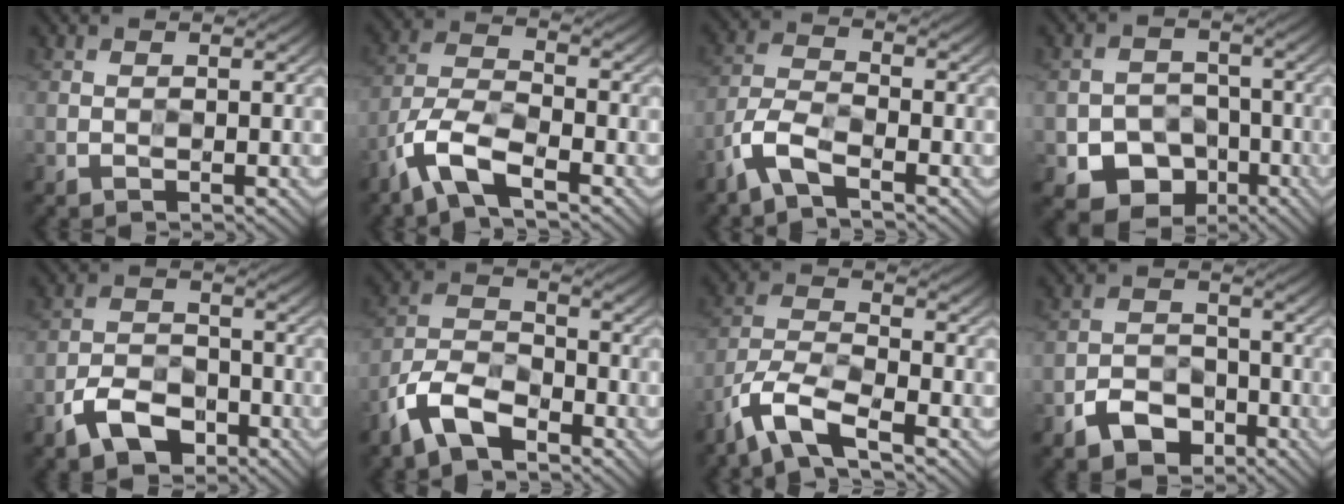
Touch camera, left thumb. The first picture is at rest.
{"total": 7.5, "force": [-4.9, 2.4, 5.2], "torque": [-0.113, 0.000, -0.113]}
{"total": 5.3, "force": [-3.5, 1.6, 3.5], "torque": [-0.084, -0.004, -0.089]}
{"total": 7.9, "force": [-3.7, 6.0, 3.6], "torque": [-0.063, -0.019, -0.066]}
{"total": 6.4, "force": [-3.9, 3.5, 3.6], "torque": [-0.070, -0.002, -0.086]}
{"total": 8.2, "force": [-5.4, 3.6, 5.0], "torque": [-0.101, -0.001, -0.126]}
{"total": 7.8, "force": [-5.5, 2.0, 5.1], "torque": [-0.111, -0.003, -0.124]}
{"total": 5.1, "force": [-3.1, 3.1, 2.4], "torque": [-0.046, -0.002, -0.067]}